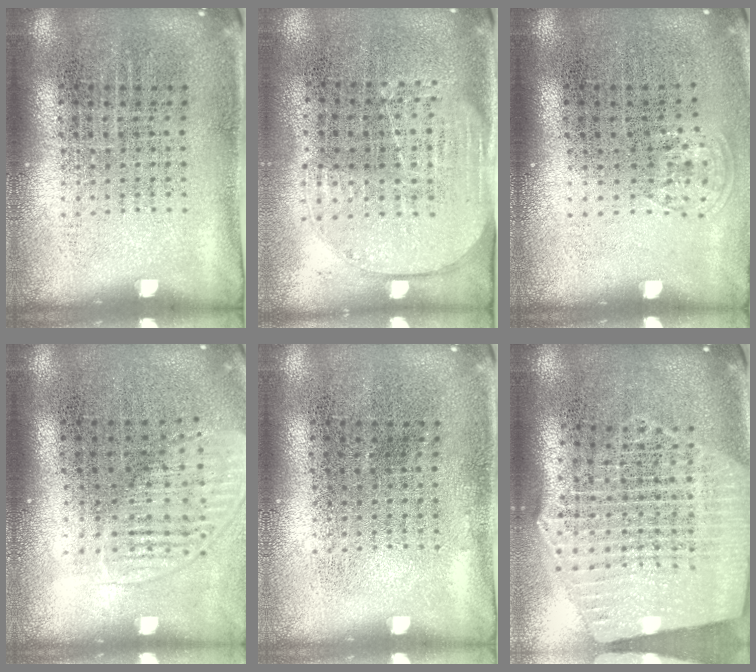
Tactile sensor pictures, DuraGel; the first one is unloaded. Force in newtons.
{"total": 1.6, "press": 1.4, "slide": 0.8}
{"total": 0.7, "press": 0.6, "slide": 0.4}
{"total": 1.3, "press": 1.1, "slide": 0.7}
{"total": 0.0}
{"total": 2.7, "press": 2.3, "slide": 1.4}